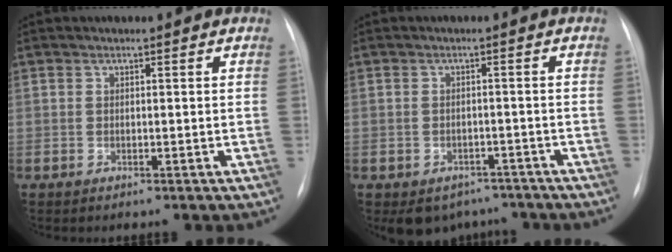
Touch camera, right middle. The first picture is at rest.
{"total": 6.3, "force": [-5.0, 3.8, 0.9], "torque": [0.002, 0.013, -0.061]}